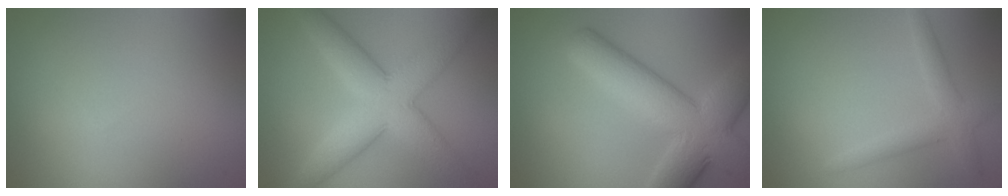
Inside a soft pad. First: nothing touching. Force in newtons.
{"total": 7.7, "press": 7.7, "slide": 0.1}
{"total": 9.5, "press": 9.5, "slide": 0.4}
{"total": 2.4, "press": 2.4, "slide": 0.1}